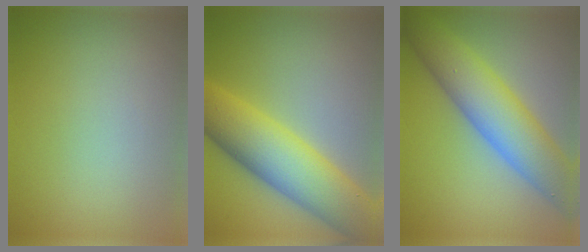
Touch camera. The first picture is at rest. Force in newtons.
{"total": 10.2, "press": 10.2, "slide": 0.2}
{"total": 8.4, "press": 8.4, "slide": 0.3}